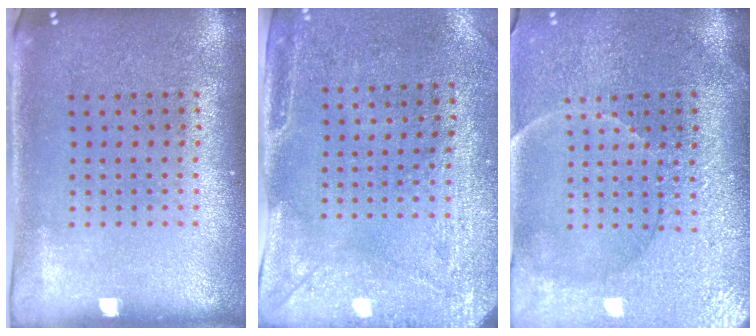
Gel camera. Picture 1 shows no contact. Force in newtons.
{"total": 3.0, "press": 2.3, "slide": 1.8}
{"total": 3.7, "press": 3.5, "slide": 1.2}